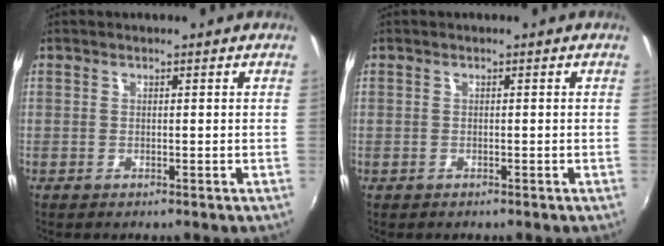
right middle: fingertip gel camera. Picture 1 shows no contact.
{"total": 0.0}